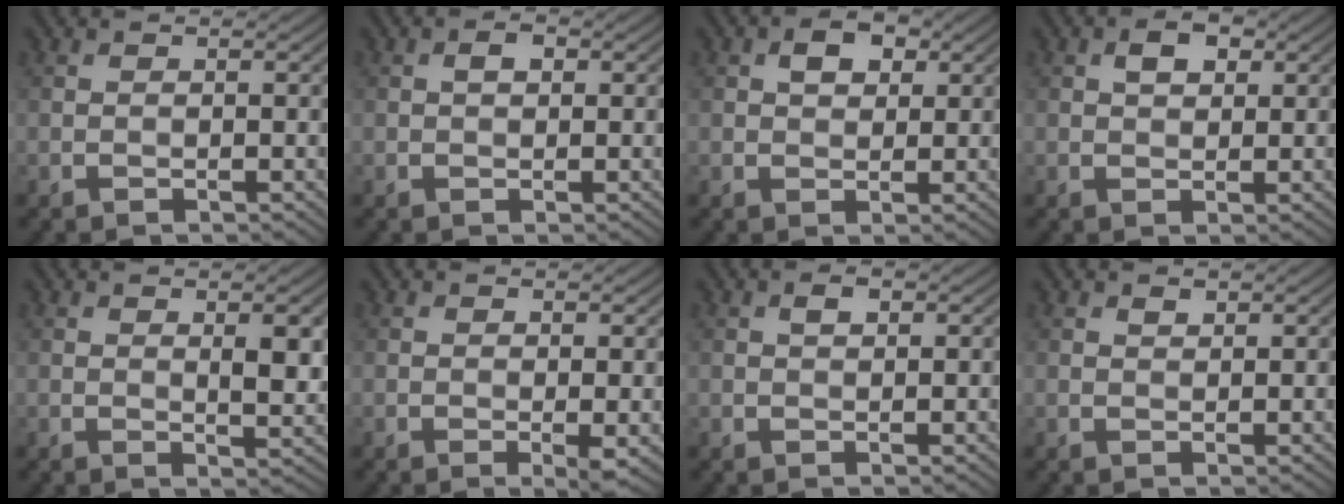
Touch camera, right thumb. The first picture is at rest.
{"total": 1.4, "force": [0.3, 0.8, 1.1], "torque": [-0.017, 0.003, 0.003]}
{"total": 3.2, "force": [1.2, 2.1, 2.1], "torque": [-0.037, 0.004, 0.018]}
{"total": 2.8, "force": [1.0, 1.7, 1.9], "torque": [-0.032, 0.004, 0.015]}
{"total": 4.0, "force": [1.1, 1.4, 3.6], "torque": [-0.061, -0.003, 0.024]}
{"total": 2.0, "force": [-0.2, 0.2, 2.0], "torque": [-0.035, -0.008, -0.004]}
{"total": 1.3, "force": [0.5, 0.7, 1.0], "torque": [-0.018, 0.000, 0.009]}
{"total": 0.9, "force": [0.7, 0.4, 0.4], "torque": [-0.008, -0.003, 0.014]}